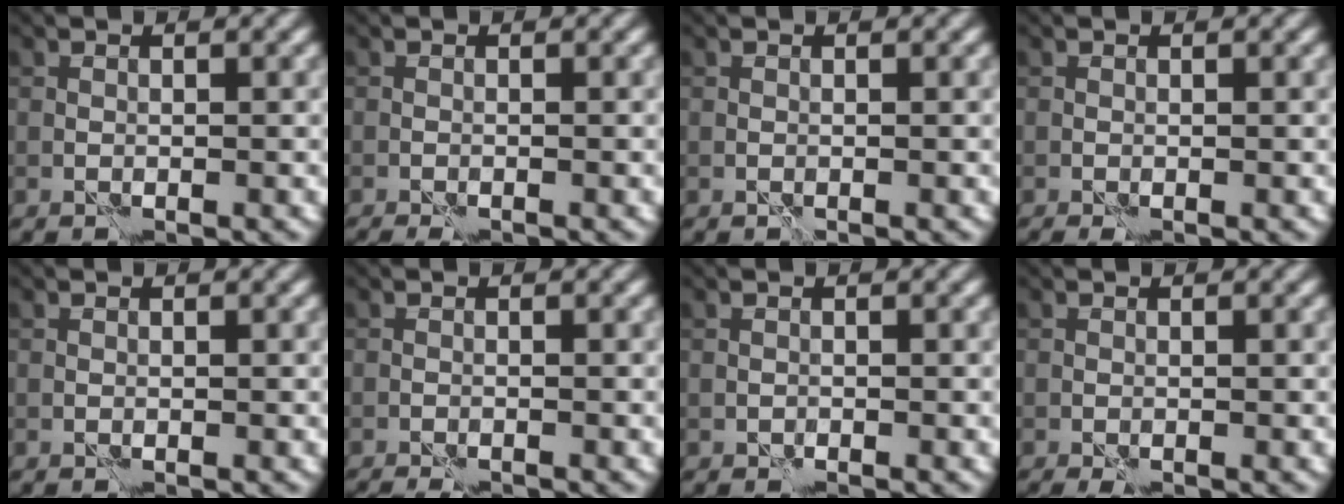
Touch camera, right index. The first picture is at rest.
{"total": 1.6, "force": [-1.4, 0.2, 0.9], "torque": [-0.017, -0.002, -0.021]}
{"total": 0.0}
{"total": 0.7, "force": [-0.4, 0.2, 0.6], "torque": [-0.013, -0.004, -0.006]}
{"total": 0.0}
{"total": 2.2, "force": [-1.9, 0.3, 1.1], "torque": [-0.028, -0.001, -0.032]}
{"total": 2.4, "force": [0.8, -1.5, -1.7], "torque": [0.036, 0.001, 0.008]}
{"total": 1.2, "force": [-0.9, 0.2, 0.8], "torque": [-0.015, -0.002, -0.012]}